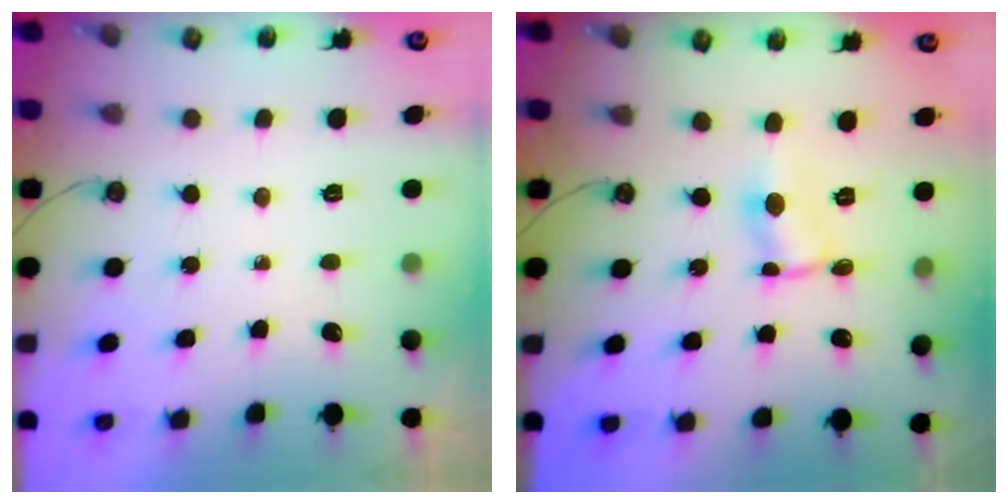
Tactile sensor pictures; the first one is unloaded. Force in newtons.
{"total": 1.2, "press": 1.1, "slide": 0.6}